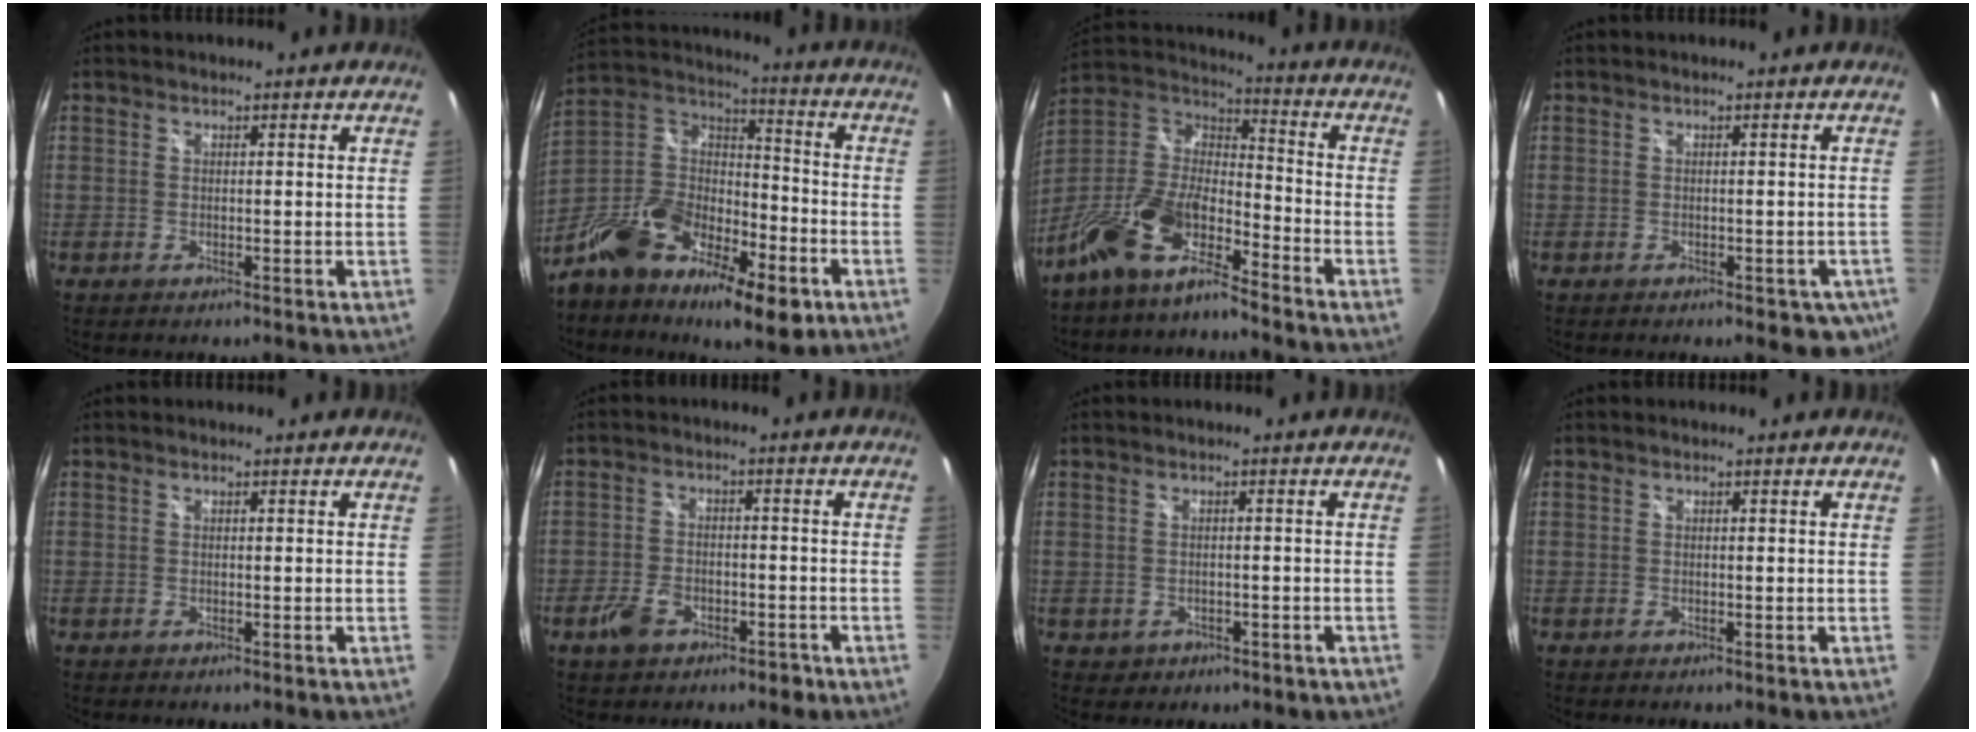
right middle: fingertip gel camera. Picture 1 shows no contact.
{"total": 20.1, "force": [-10.7, 9.2, 14.3], "torque": [-0.274, -0.011, -0.193]}
{"total": 14.2, "force": [-10.1, 5.0, 8.6], "torque": [-0.183, 0.000, -0.201]}
{"total": 6.2, "force": [-3.5, 3.4, 3.9], "torque": [-0.056, -0.013, -0.037]}
{"total": 0.0}
{"total": 5.9, "force": [-3.5, 3.7, 3.1], "torque": [-0.070, 0.004, -0.051]}
{"total": 3.2, "force": [-1.0, 2.8, 1.1], "torque": [-0.032, 0.000, 0.000]}
{"total": 0.0}